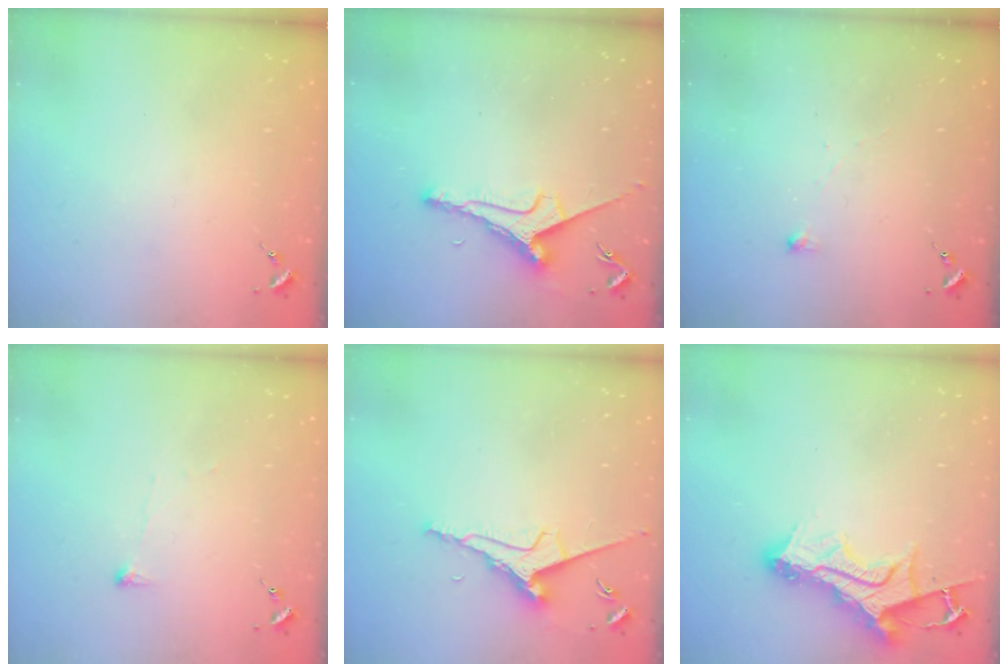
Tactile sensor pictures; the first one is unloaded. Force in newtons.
{"total": 8.1, "press": 8.1, "slide": 0.7}
{"total": 2.6, "press": 2.6, "slide": 0.1}
{"total": 2.9, "press": 2.9, "slide": 0.4}
{"total": 8.9, "press": 8.8, "slide": 1.0}
{"total": 13.9, "press": 13.8, "slide": 1.2}